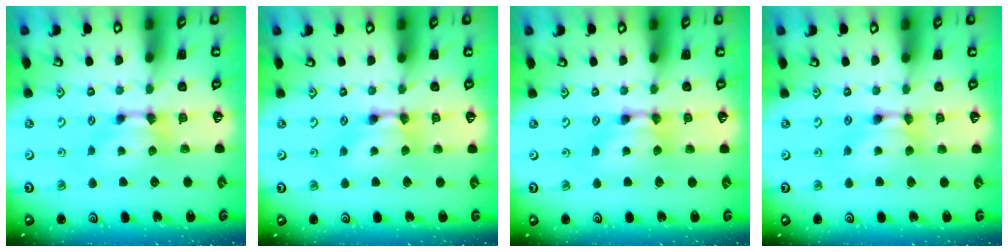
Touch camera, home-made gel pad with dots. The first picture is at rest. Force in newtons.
{"total": 1.6, "press": 1.5, "slide": 0.1}
{"total": 1.6, "press": 1.6, "slide": 0.1}
{"total": 1.6, "press": 1.6, "slide": 0.2}